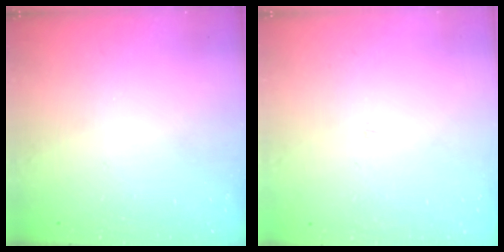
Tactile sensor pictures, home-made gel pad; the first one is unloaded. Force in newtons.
{"total": 1.8, "press": 1.8, "slide": 0.1}